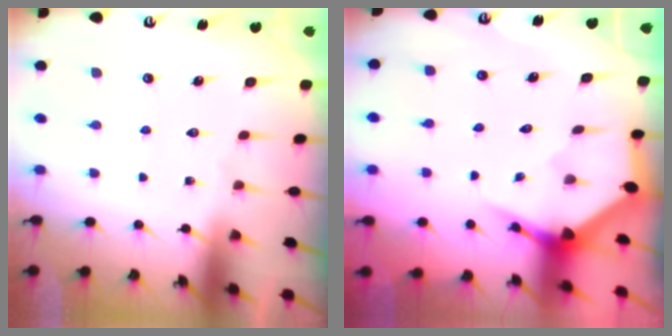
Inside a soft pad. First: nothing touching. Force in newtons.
{"total": 3.4, "press": 3.4, "slide": 0.1}